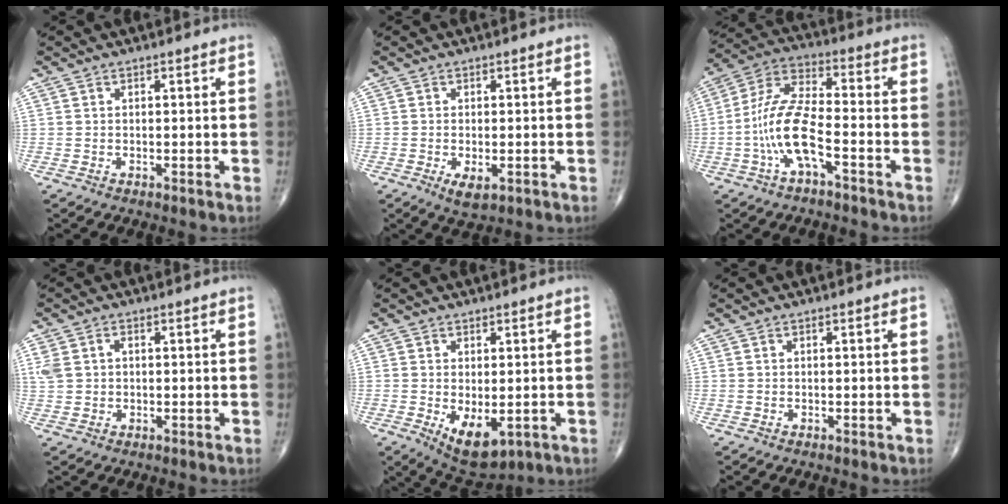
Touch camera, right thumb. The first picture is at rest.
{"total": 3.3, "force": [-1.1, 1.5, 2.8], "torque": [-0.049, -0.008, -0.015]}
{"total": 12.1, "force": [-4.0, 4.1, 10.6], "torque": [-0.227, 0.043, -0.081]}
{"total": 4.4, "force": [0.8, 3.4, 2.7], "torque": [-0.066, 0.015, 0.023]}
{"total": 7.6, "force": [-1.8, 3.8, 6.4], "torque": [-0.091, -0.014, -0.010]}
{"total": 0.0}